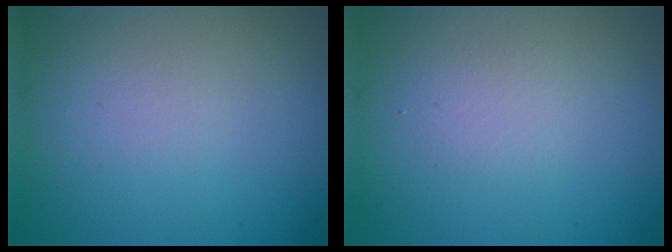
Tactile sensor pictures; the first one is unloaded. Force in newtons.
{"total": 1.4, "press": 1.4, "slide": 0.1}